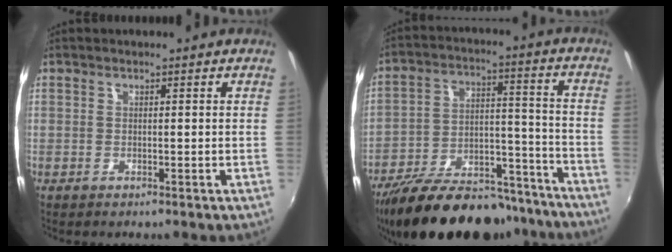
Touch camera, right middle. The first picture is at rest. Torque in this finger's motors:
{"motor_torque": [1.08, -1.05, 0.26, 0.20]}